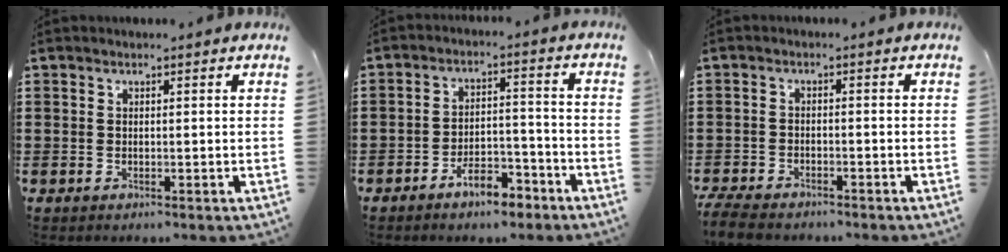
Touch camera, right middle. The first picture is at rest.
{"total": 6.2, "force": [-4.9, 2.0, 3.2], "torque": [-0.056, 0.016, -0.094]}
{"total": 3.3, "force": [-3.2, 0.5, 0.8], "torque": [-0.029, -0.003, -0.070]}